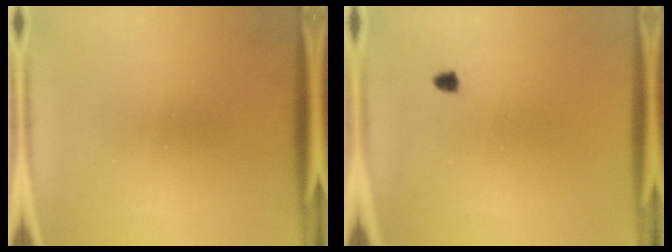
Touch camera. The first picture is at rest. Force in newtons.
{"total": 1.0}